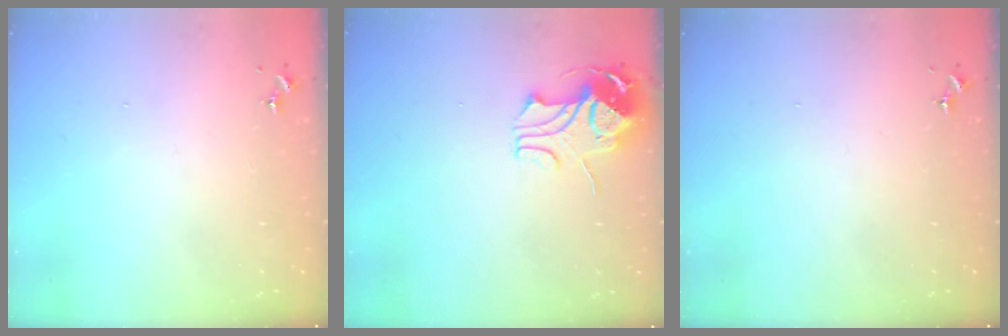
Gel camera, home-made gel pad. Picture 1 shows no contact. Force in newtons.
{"total": 10.3, "press": 10.2, "slide": 0.9}
{"total": 0.0}